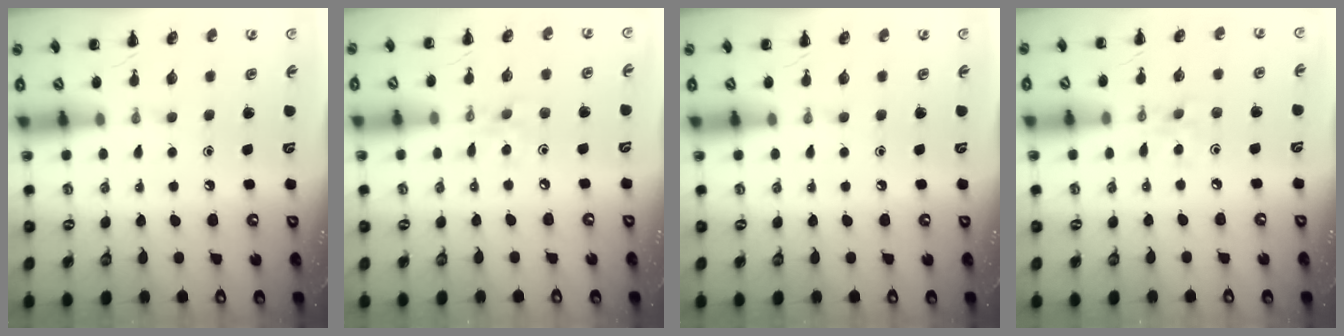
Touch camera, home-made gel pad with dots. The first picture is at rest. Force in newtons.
{"total": 3.4, "press": 3.2, "slide": 1.0}
{"total": 0.0}
{"total": 3.0, "press": 2.8, "slide": 1.0}